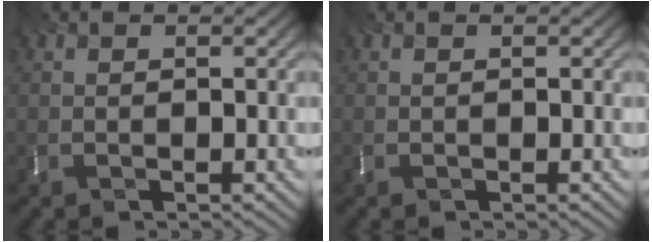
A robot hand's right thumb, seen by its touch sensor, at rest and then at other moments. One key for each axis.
{"total": 0.0}